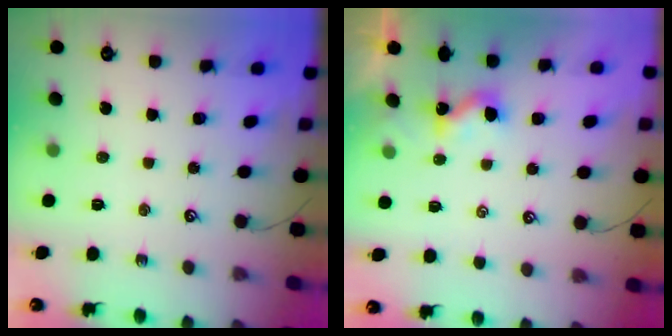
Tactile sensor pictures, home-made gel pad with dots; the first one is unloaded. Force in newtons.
{"total": 1.1, "press": 1.1, "slide": 0.2}